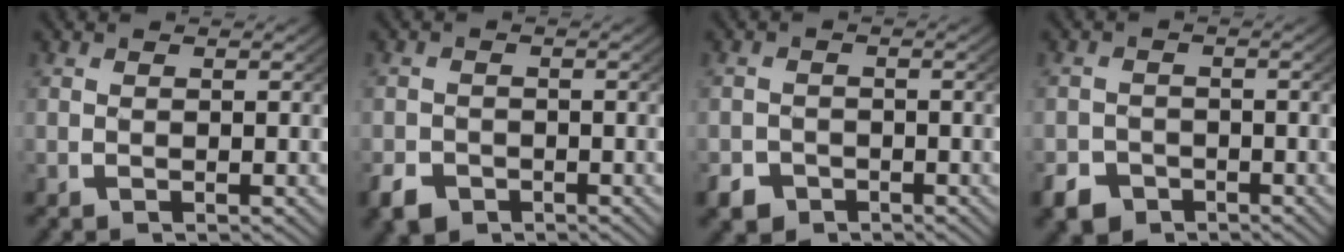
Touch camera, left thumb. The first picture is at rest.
{"total": 3.1, "force": [-2.3, 1.9, 0.8], "torque": [-0.013, -0.015, -0.037]}
{"total": 3.5, "force": [-2.8, 2.1, 0.5], "torque": [-0.007, -0.018, -0.044]}
{"total": 4.7, "force": [-3.6, 2.8, 1.1], "torque": [-0.012, -0.020, -0.058]}